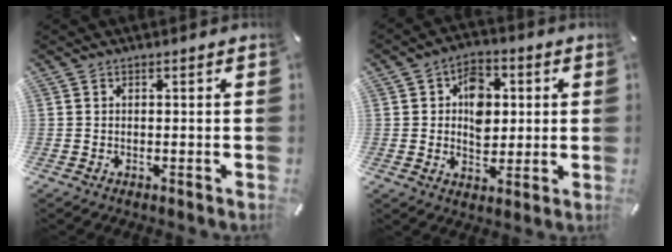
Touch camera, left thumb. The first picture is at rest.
{"total": 8.6, "force": [1.1, 6.9, 5.0], "torque": [-0.068, 0.004, 0.018]}